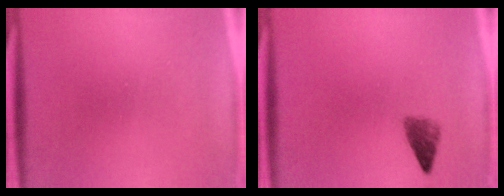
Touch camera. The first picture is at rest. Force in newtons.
{"total": 2.2}